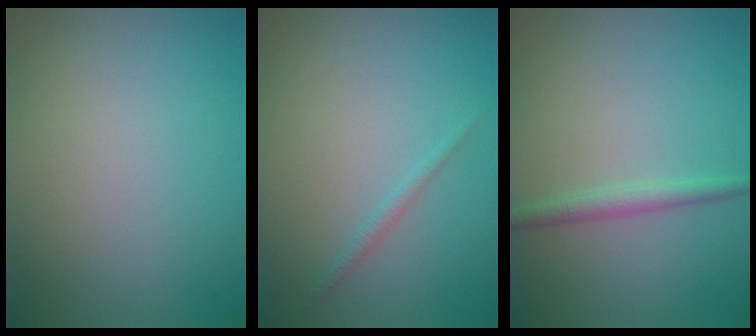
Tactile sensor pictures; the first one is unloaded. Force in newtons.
{"total": 0.8, "press": 0.8, "slide": 0.1}
{"total": 1.7, "press": 1.7, "slide": 0.1}